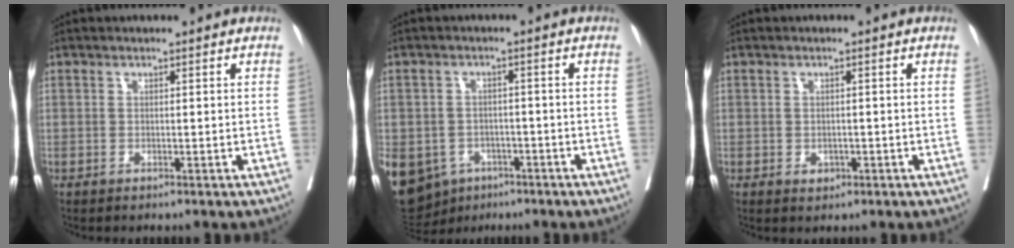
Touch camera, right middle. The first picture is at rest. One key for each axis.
{"total": 18.0, "fx": -8.1, "fy": 14.4, "fz": 7.1, "tx": -0.218, "ty": -0.001, "tz": -0.106}
{"total": 1.5, "fx": -0.6, "fy": 1.2, "fz": 0.8, "tx": -0.010, "ty": 0.002, "tz": -0.003}